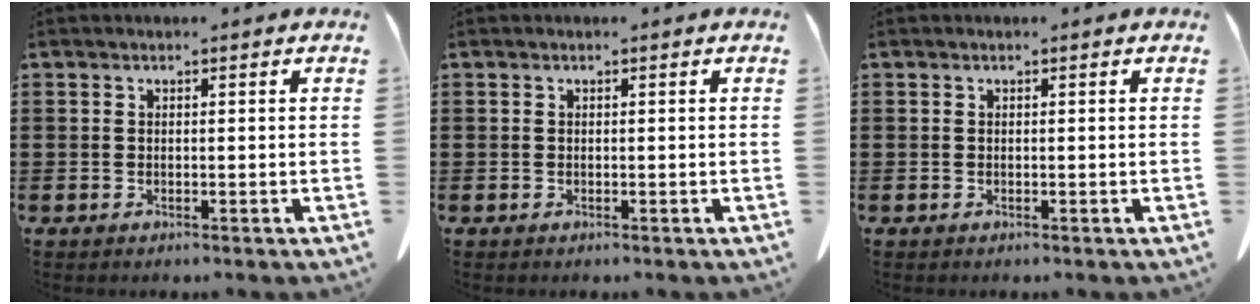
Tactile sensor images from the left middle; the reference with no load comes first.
{"total": 0.0}
{"total": 0.0}